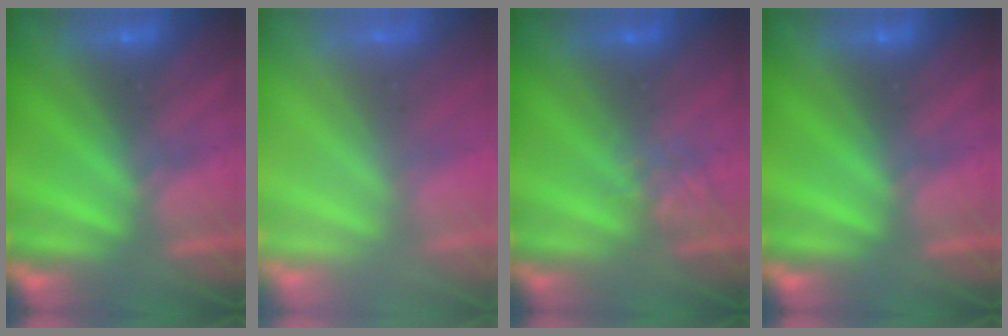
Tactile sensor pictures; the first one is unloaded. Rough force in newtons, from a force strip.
{"total": 5.9}
{"total": 2.1}
{"total": 0.0}